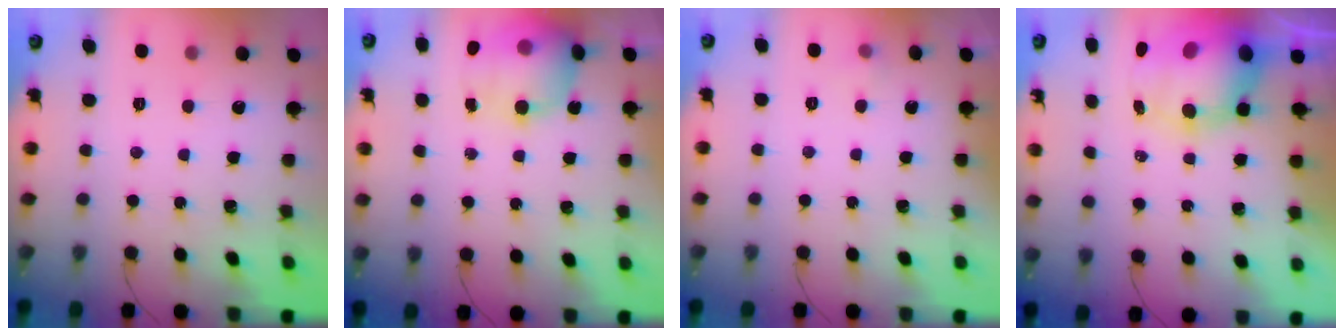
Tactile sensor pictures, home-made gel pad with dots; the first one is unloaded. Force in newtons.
{"total": 16.4, "press": 15.9, "slide": 4.1}
{"total": 7.5, "press": 3.4, "slide": 6.7}
{"total": 13.1, "press": 12.7, "slide": 3.1}